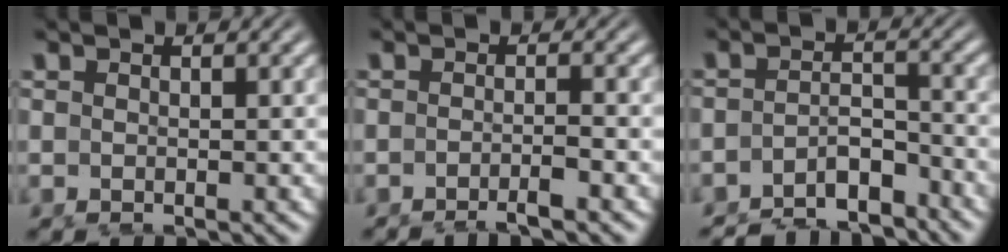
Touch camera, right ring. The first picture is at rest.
{"total": 1.7, "force": [-1.4, -0.7, 0.8], "torque": [-0.006, 0.007, -0.031]}
{"total": 6.2, "force": [-5.7, 1.6, 1.8], "torque": [-0.014, -0.014, -0.091]}